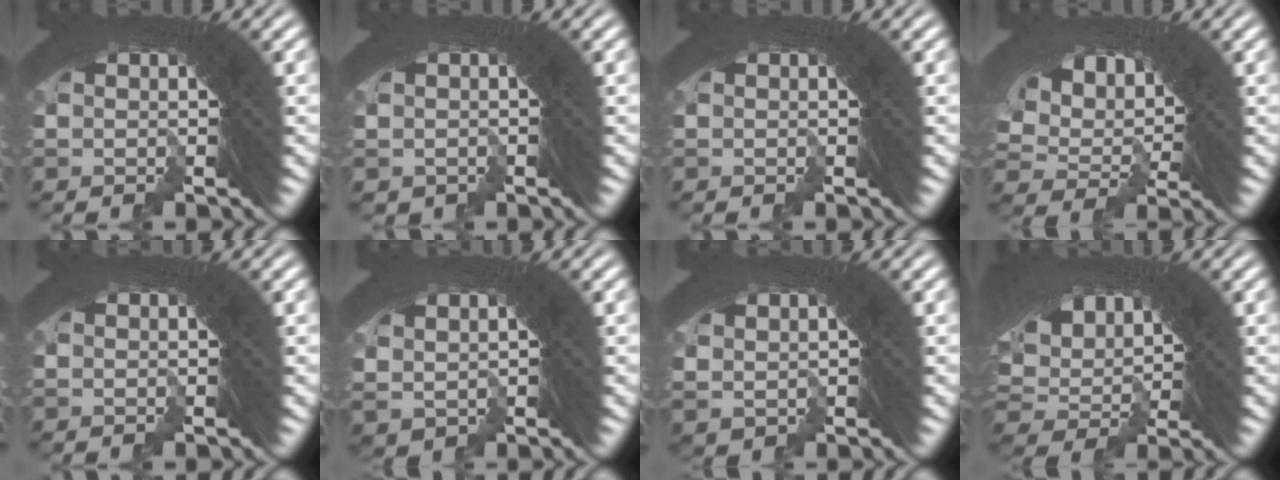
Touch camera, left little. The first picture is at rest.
{"total": 1.3, "force": [-0.6, 0.8, -0.8], "torque": [0.003, -0.006, -0.005]}
{"total": 0.0}
{"total": 7.5, "force": [-1.6, 6.1, 4.0], "torque": [-0.115, -0.030, -0.015]}
{"total": 0.0}
{"total": 3.6, "force": [-0.3, 3.3, 1.5], "torque": [-0.059, -0.009, 0.002]}
{"total": 2.4, "force": [-0.1, 2.3, 0.9], "torque": [-0.039, -0.005, 0.005]}
{"total": 7.6, "force": [-0.6, 6.0, 4.7], "torque": [-0.119, -0.023, 0.000]}